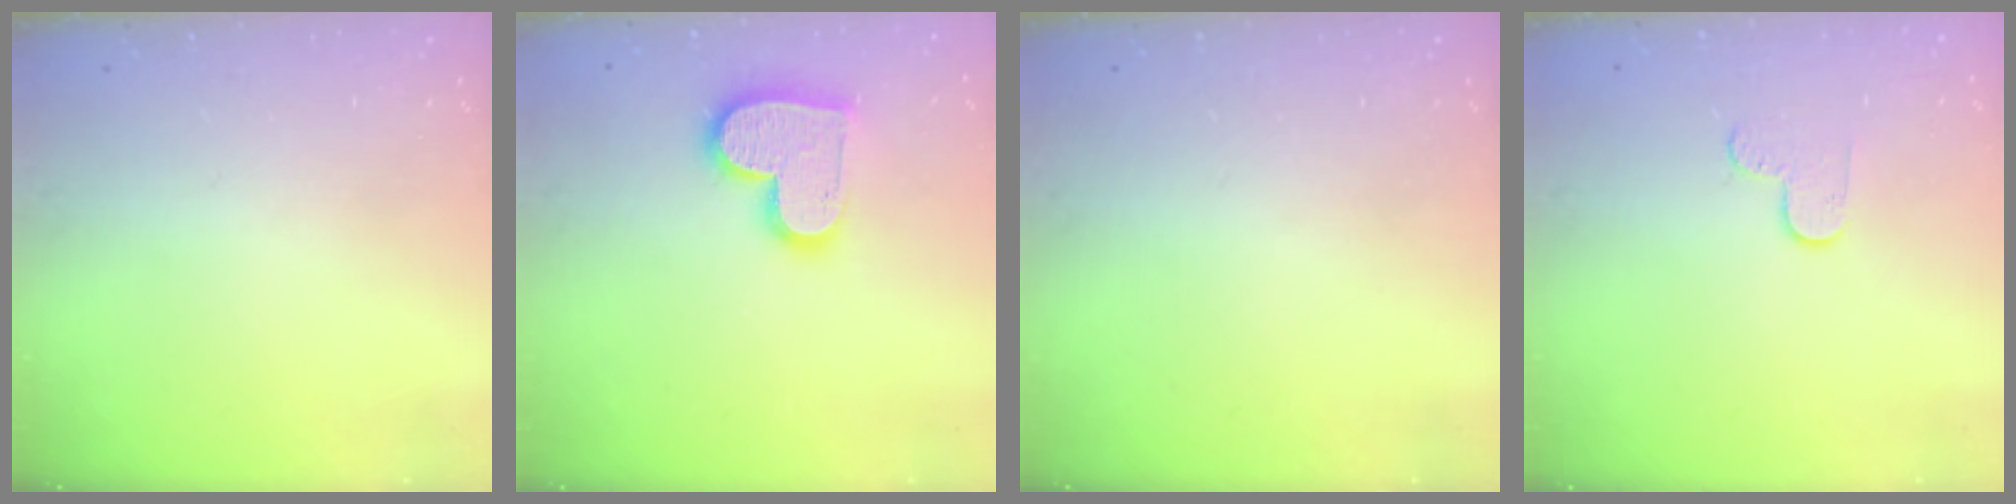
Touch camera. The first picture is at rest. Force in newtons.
{"total": 13.9, "press": 13.9, "slide": 1.2}
{"total": 0.0}
{"total": 6.4, "press": 6.4, "slide": 0.5}